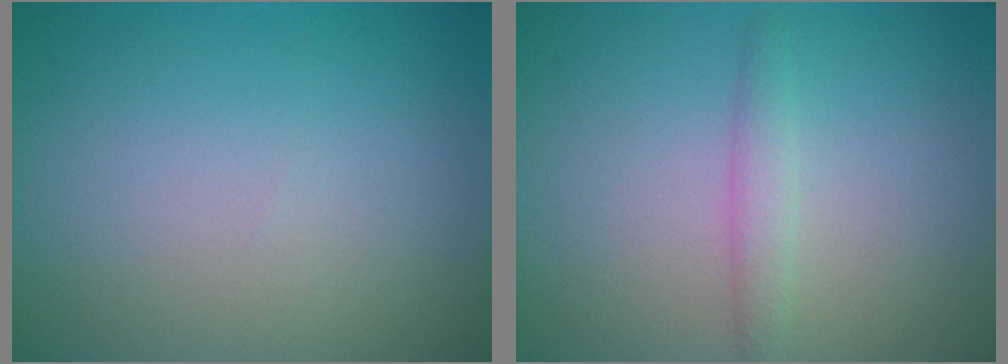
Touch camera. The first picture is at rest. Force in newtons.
{"total": 1.4, "press": 1.4, "slide": 0.0}